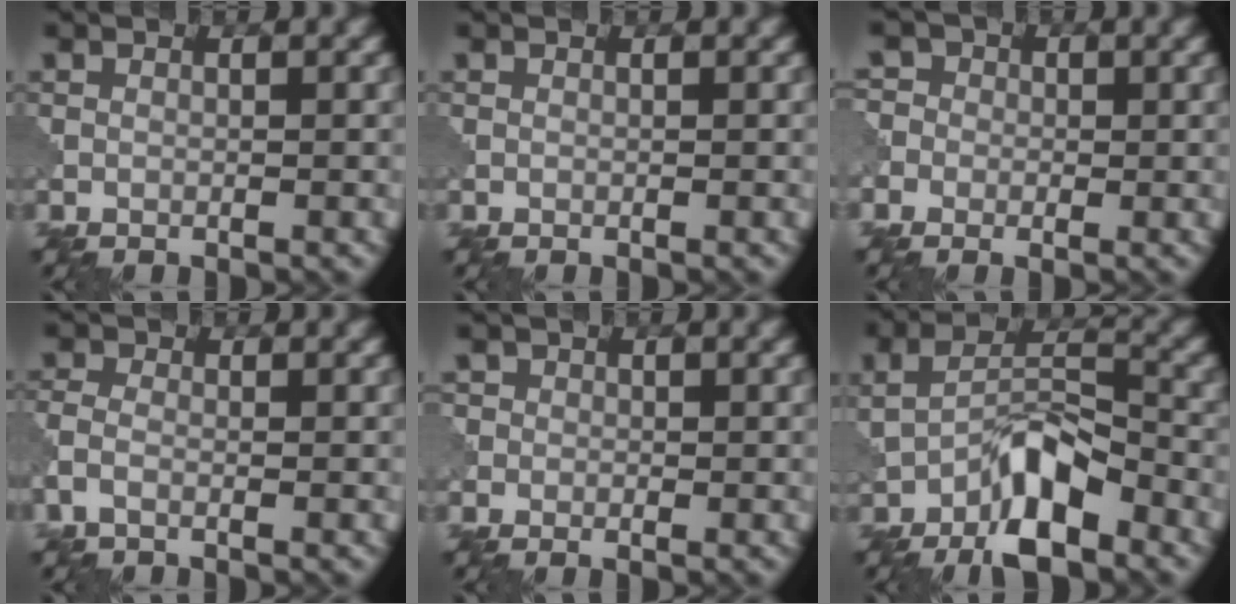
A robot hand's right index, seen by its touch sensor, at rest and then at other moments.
{"total": 0.0}
{"total": 3.6, "force": [0.2, 3.3, 1.4], "torque": [-0.003, 0.021, -0.034]}
{"total": 2.1, "force": [-1.2, 1.1, 1.4], "torque": [-0.036, -0.004, -0.033]}
{"total": 1.9, "force": [0.3, 1.8, 0.5], "torque": [0.008, 0.003, -0.014]}
{"total": 7.6, "force": [-3.6, 3.1, 5.8], "torque": [-0.096, 0.009, -0.071]}